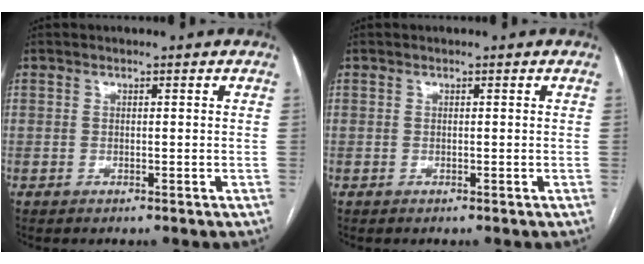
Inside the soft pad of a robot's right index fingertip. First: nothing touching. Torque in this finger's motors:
{"motor_torque": [0.00, 0.00, 0.00, 0.00]}